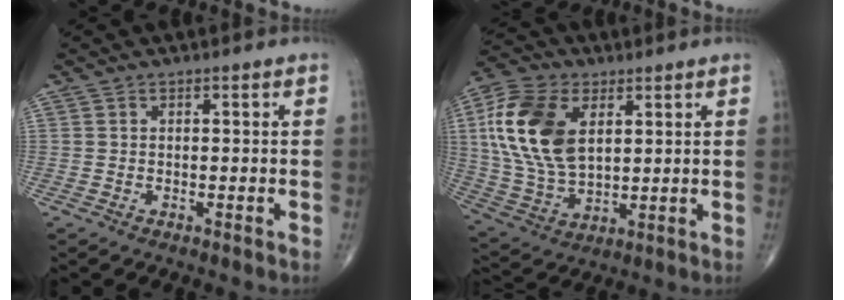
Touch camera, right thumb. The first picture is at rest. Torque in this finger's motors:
{"motor_torque": [-0.99, 1.71, 1.43, 0.65, 0.19]}